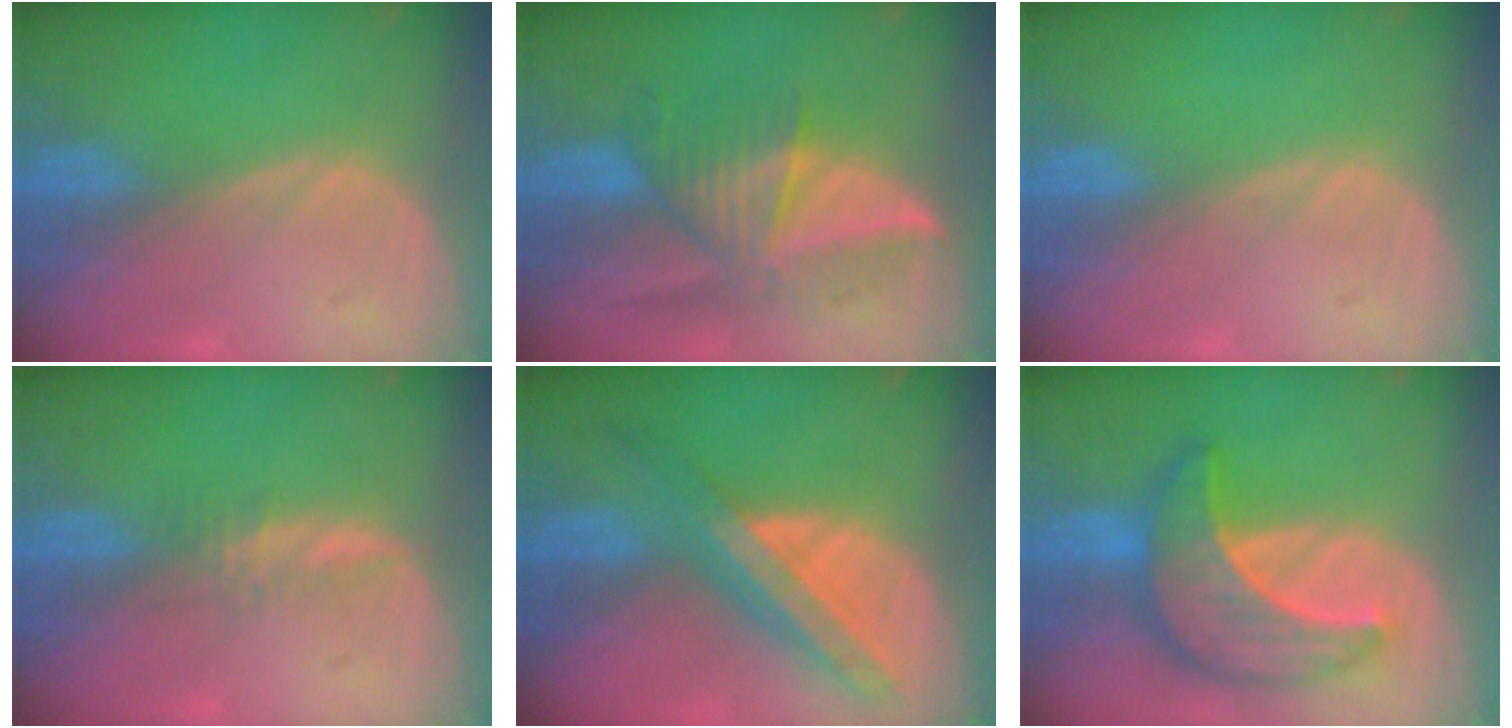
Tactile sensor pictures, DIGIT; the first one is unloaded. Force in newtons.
{"total": 7.7, "press": 7.5, "slide": 1.8}
{"total": 0.0}
{"total": 1.6, "press": 1.5, "slide": 0.5}
{"total": 8.8, "press": 7.6, "slide": 4.4}
{"total": 10.0, "press": 10.0, "slide": 0.8}